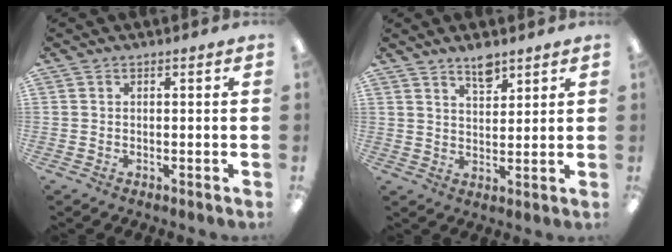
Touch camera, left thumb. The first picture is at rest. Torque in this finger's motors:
{"motor_torque": [-0.28, -0.30, -0.29, 0.12, 0.00]}